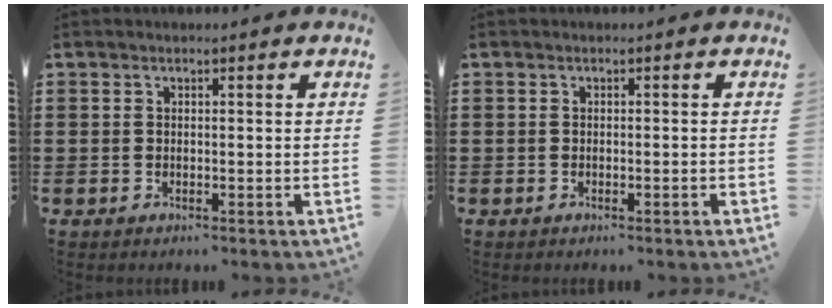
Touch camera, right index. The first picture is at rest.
{"total": 0.6, "force": [-0.5, 0.0, 0.3], "torque": [-0.006, -0.002, -0.009]}